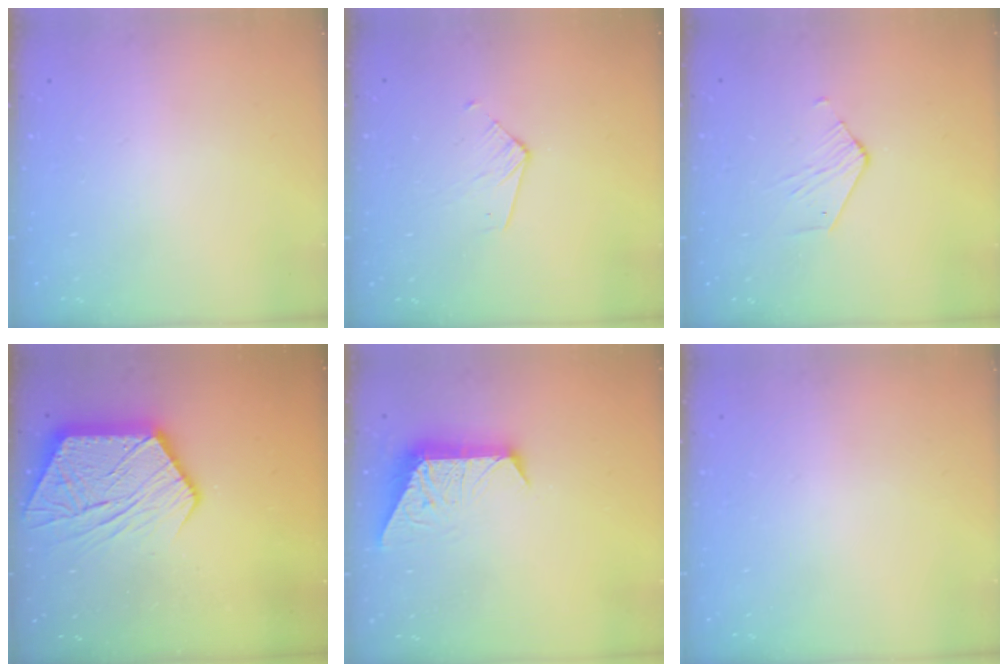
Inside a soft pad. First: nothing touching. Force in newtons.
{"total": 3.6, "press": 3.5, "slide": 0.3}
{"total": 2.8, "press": 2.8, "slide": 0.2}
{"total": 17.4, "press": 17.4, "slide": 1.1}
{"total": 9.3, "press": 9.3, "slide": 0.6}
{"total": 0.0}